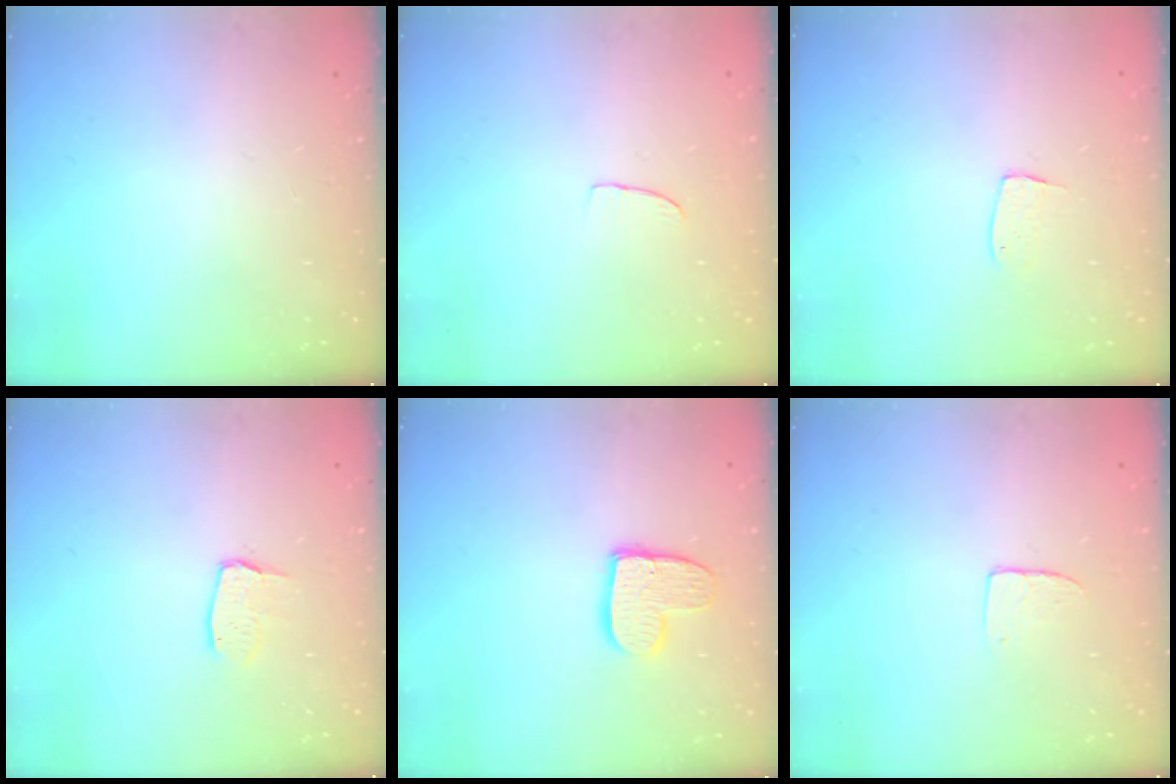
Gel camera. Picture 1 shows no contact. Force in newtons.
{"total": 2.6, "press": 2.6, "slide": 0.2}
{"total": 5.2, "press": 5.2, "slide": 0.3}
{"total": 3.0, "press": 3.0, "slide": 0.2}
{"total": 10.1, "press": 10.0, "slide": 0.5}
{"total": 4.3, "press": 4.3, "slide": 0.3}